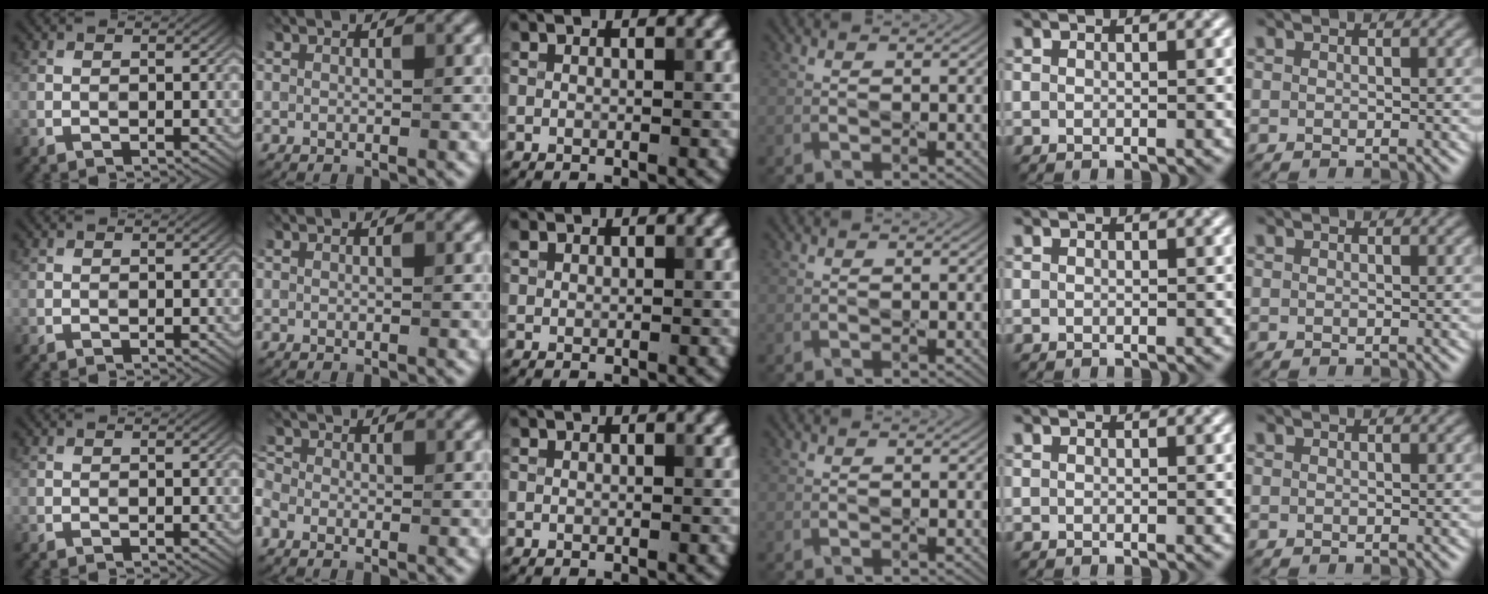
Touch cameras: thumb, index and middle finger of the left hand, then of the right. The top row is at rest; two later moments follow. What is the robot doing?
{"motion": "press", "object": "calculator"}